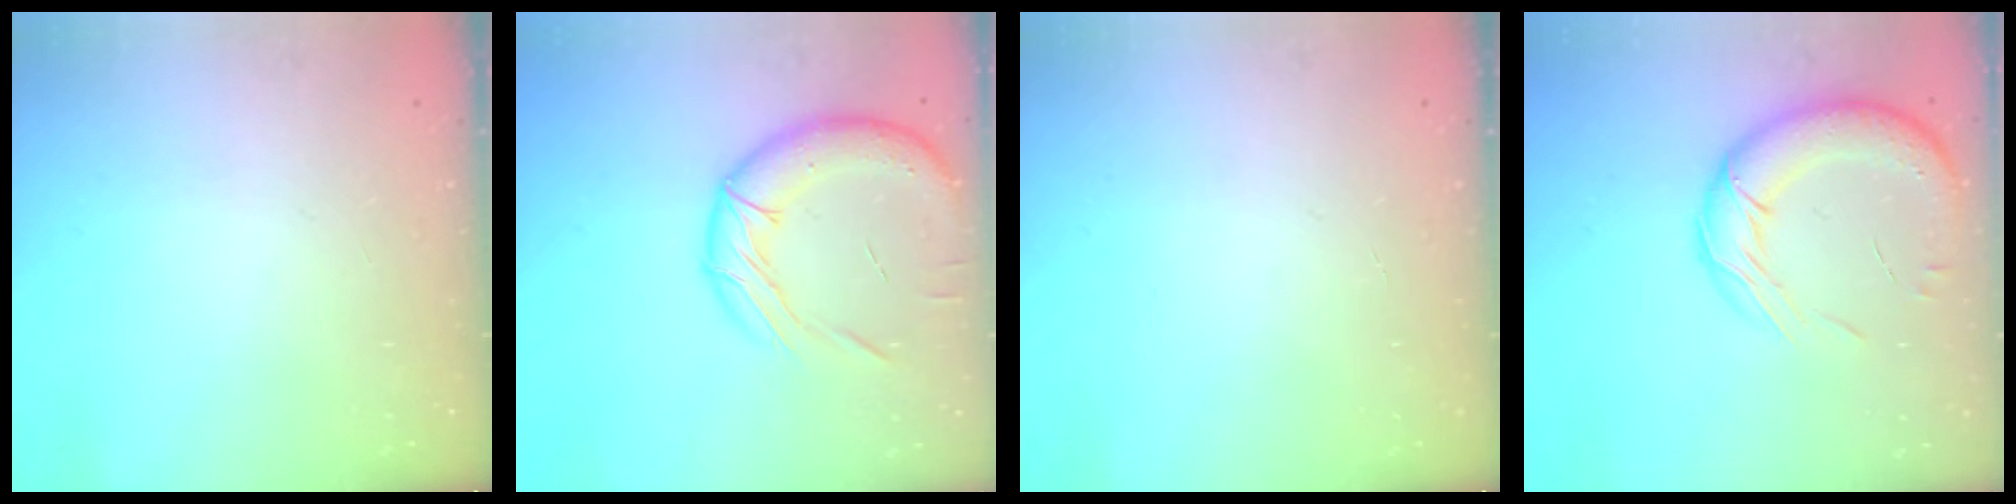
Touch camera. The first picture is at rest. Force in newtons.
{"total": 18.1, "press": 17.9, "slide": 2.6}
{"total": 0.0}
{"total": 16.4, "press": 15.8, "slide": 4.5}